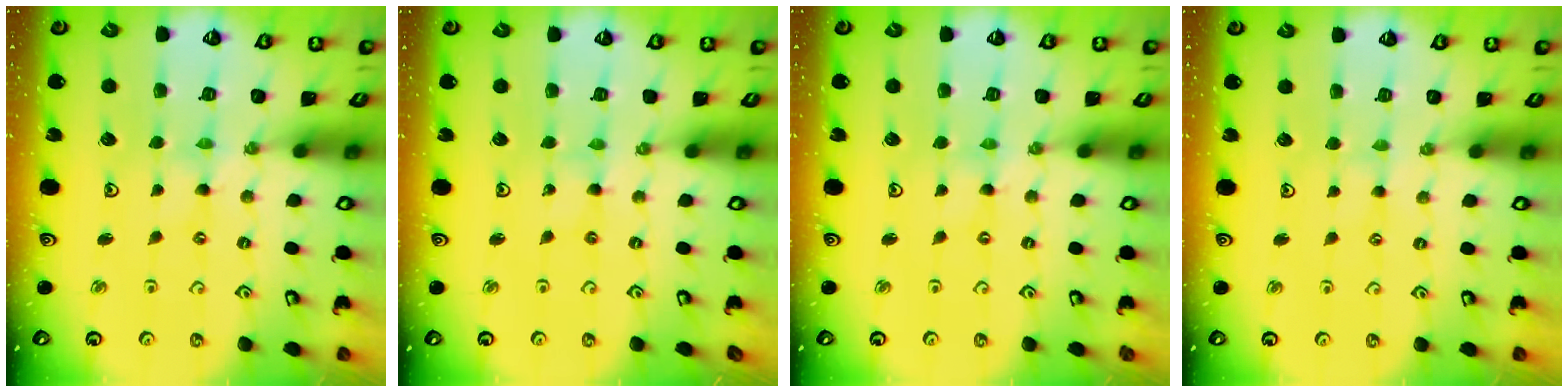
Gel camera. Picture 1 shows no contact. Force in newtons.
{"total": 1.1, "press": 1.1, "slide": 0.1}
{"total": 0.0}
{"total": 1.2, "press": 1.2, "slide": 0.4}